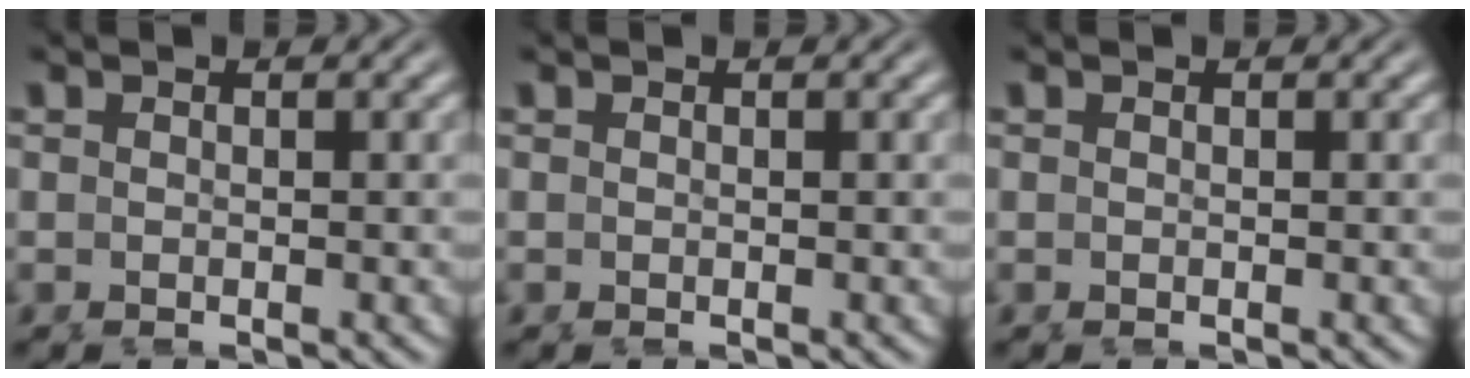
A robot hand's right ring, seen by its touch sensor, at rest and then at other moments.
{"total": 0.0}
{"total": 0.0}